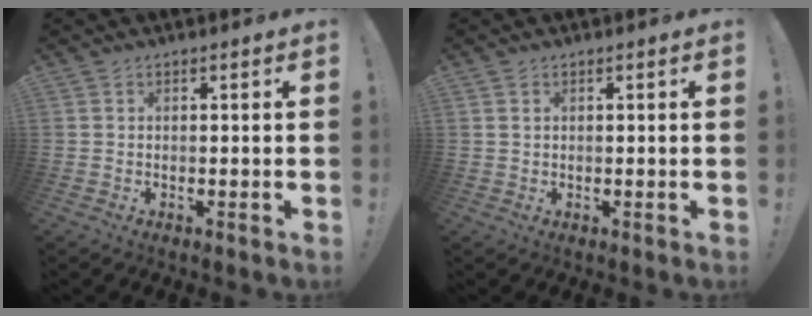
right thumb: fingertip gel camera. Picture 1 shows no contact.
{"total": 0.9, "force": [0.5, 0.6, 0.4], "torque": [-0.010, 0.002, 0.010]}